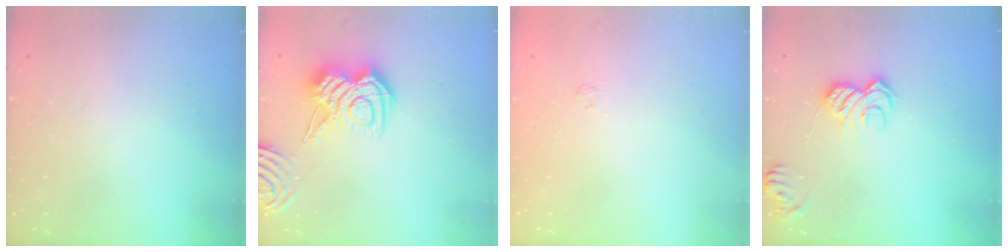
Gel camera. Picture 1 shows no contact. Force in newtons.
{"total": 11.2, "press": 11.1, "slide": 0.8}
{"total": 1.7, "press": 1.2, "slide": 1.1}
{"total": 8.6, "press": 8.6, "slide": 0.0}